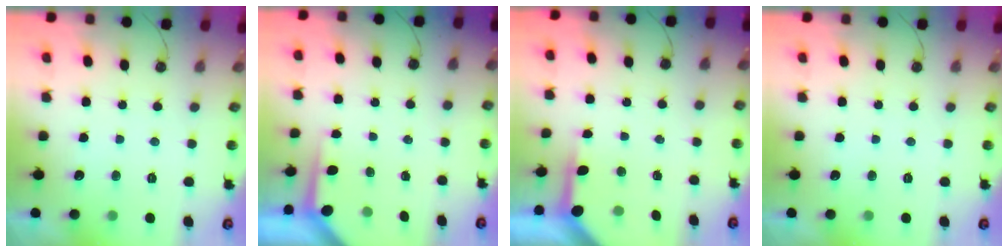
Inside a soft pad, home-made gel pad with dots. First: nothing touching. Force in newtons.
{"total": 3.5, "press": 3.5, "slide": 0.4}
{"total": 3.8, "press": 3.8, "slide": 0.3}
{"total": 0.0}